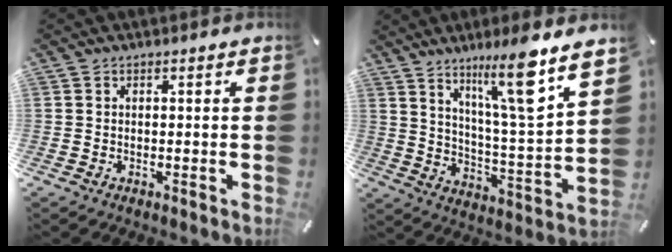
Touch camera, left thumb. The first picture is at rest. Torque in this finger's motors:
{"motor_torque": [2.27, 1.67, 1.39, -1.38, 0.17]}